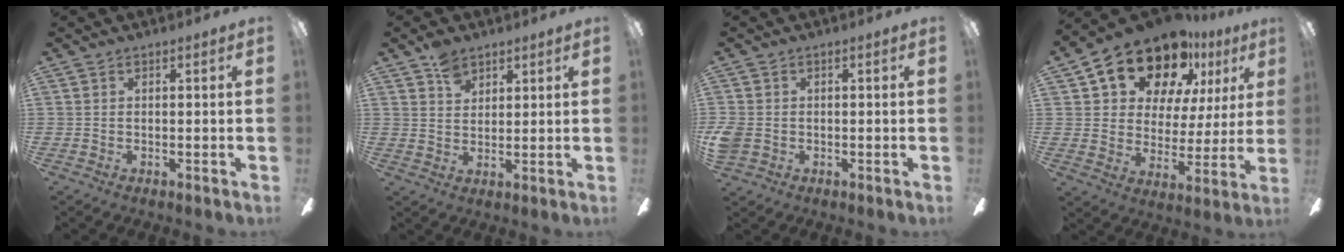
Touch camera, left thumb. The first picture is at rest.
{"total": 5.2, "force": [3.6, 3.2, 1.9], "torque": [-0.025, -0.012, 0.065]}
{"total": 3.8, "force": [-0.6, 3.1, 2.0], "torque": [-0.045, 0.004, -0.011]}
{"total": 19.1, "force": [13.4, 10.2, 9.0], "torque": [-0.155, -0.080, 0.234]}